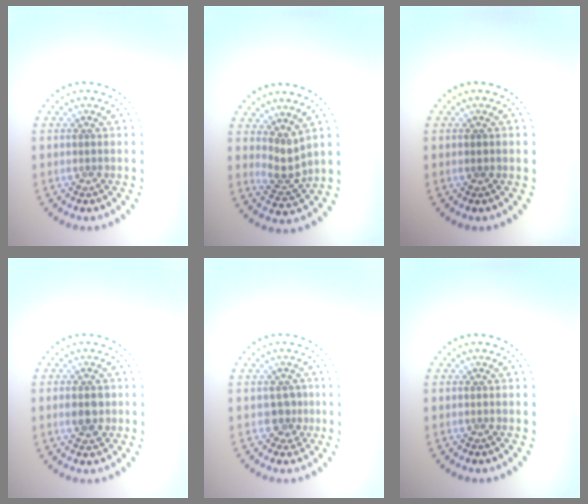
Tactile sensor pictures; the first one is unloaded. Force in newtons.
{"total": 2.3, "press": 1.6, "slide": 1.6}
{"total": 0.6, "press": 0.6, "slide": 0.1}
{"total": 2.3, "press": 2.3, "slide": 0.1}
{"total": 1.5, "press": 1.2, "slide": 0.9}
{"total": 0.0}